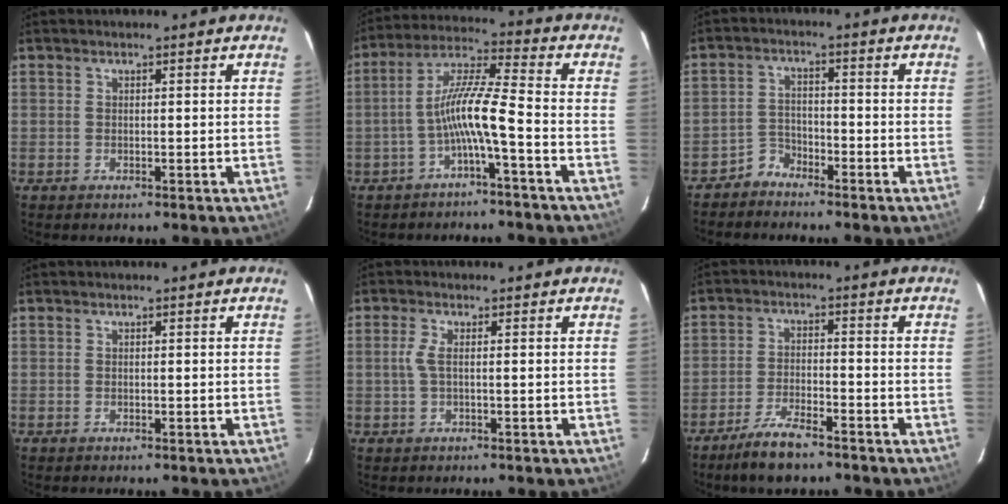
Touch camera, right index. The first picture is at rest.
{"total": 8.5, "force": [-3.5, 0.0, 7.7], "torque": [-0.172, 0.017, -0.066]}
{"total": 3.5, "force": [-3.2, 1.6, -0.1], "torque": [0.000, 0.012, -0.061]}
{"total": 0.0}
{"total": 2.4, "force": [0.0, 0.4, 2.4], "torque": [-0.054, 0.001, -0.001]}
{"total": 7.8, "force": [-6.0, 1.9, 4.5], "torque": [-0.109, -0.004, -0.110]}